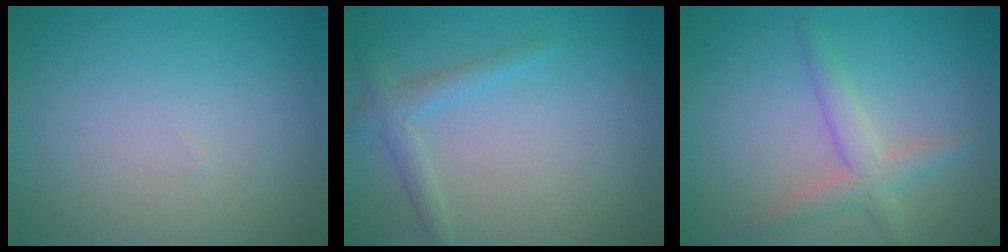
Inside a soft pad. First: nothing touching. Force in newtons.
{"total": 2.0, "press": 2.0, "slide": 0.1}
{"total": 2.8, "press": 2.7, "slide": 0.3}